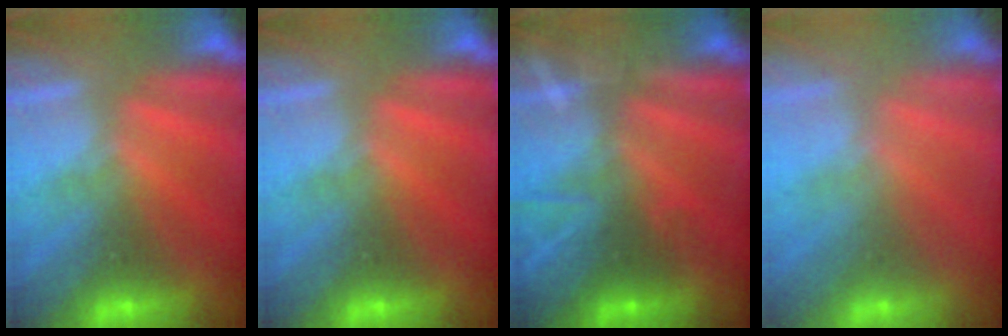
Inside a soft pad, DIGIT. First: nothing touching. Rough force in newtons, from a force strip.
{"total": 0.0}
{"total": 2.9}
{"total": 2.8}